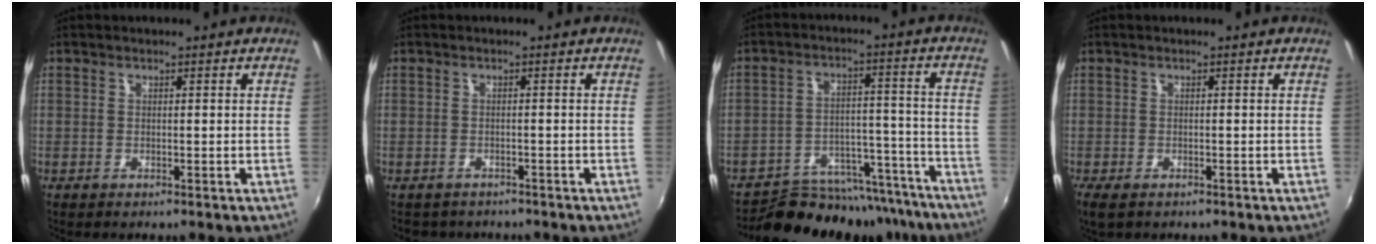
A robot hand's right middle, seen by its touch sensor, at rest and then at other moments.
{"total": 3.0, "force": [-2.5, 1.5, 0.4], "torque": [-0.016, -0.009, -0.035]}
{"total": 18.2, "force": [-16.2, 6.4, 5.4], "torque": [-0.097, 0.027, -0.212]}
{"total": 3.4, "force": [-2.3, 1.4, 2.1], "torque": [-0.044, -0.016, -0.036]}